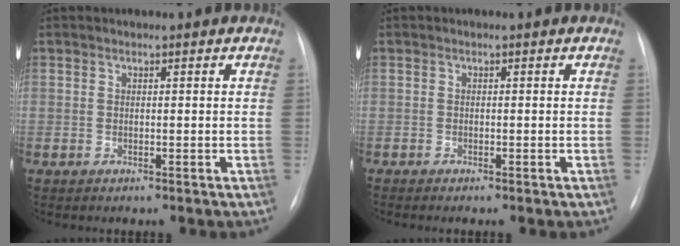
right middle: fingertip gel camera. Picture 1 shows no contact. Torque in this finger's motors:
{"motor_torque": [0.60, -0.67, 0.05, 0.01]}